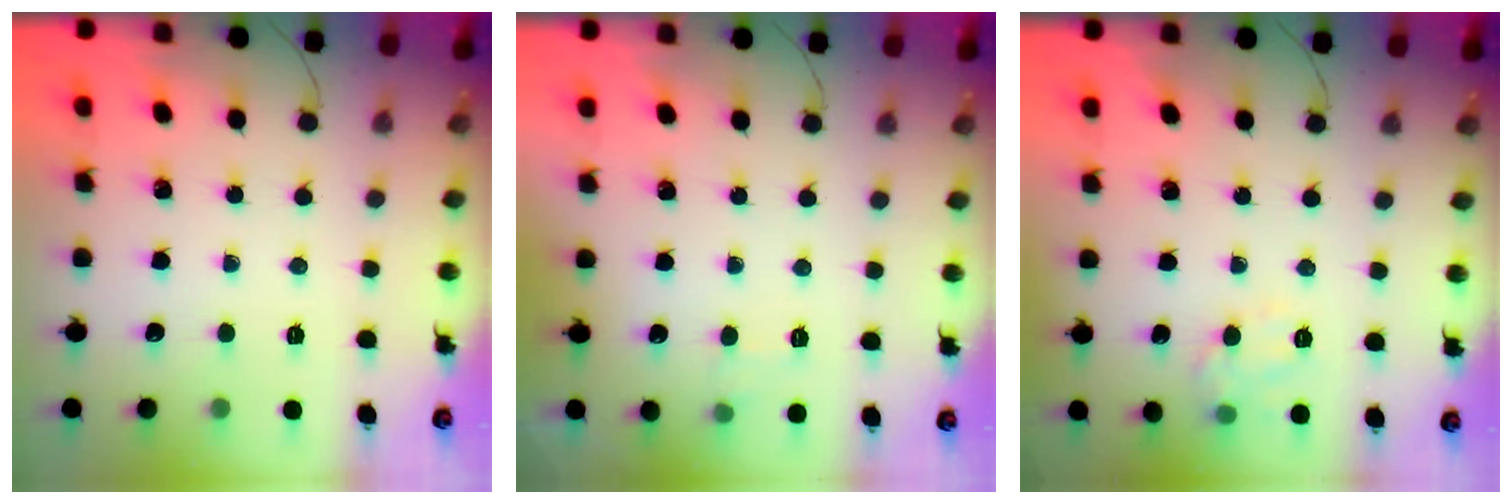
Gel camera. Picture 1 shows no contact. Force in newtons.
{"total": 4.5, "press": 4.0, "slide": 2.1}
{"total": 9.1, "press": 9.1, "slide": 0.6}